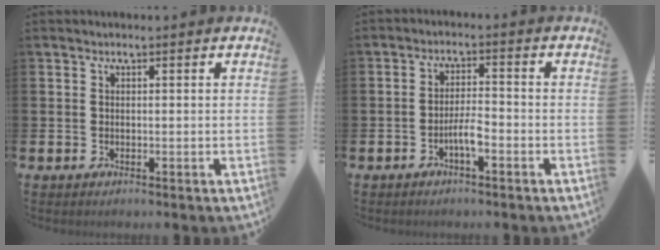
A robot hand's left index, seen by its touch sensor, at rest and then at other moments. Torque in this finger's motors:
{"motor_torque": [0.36, 0.25, 0.05, 0.09]}